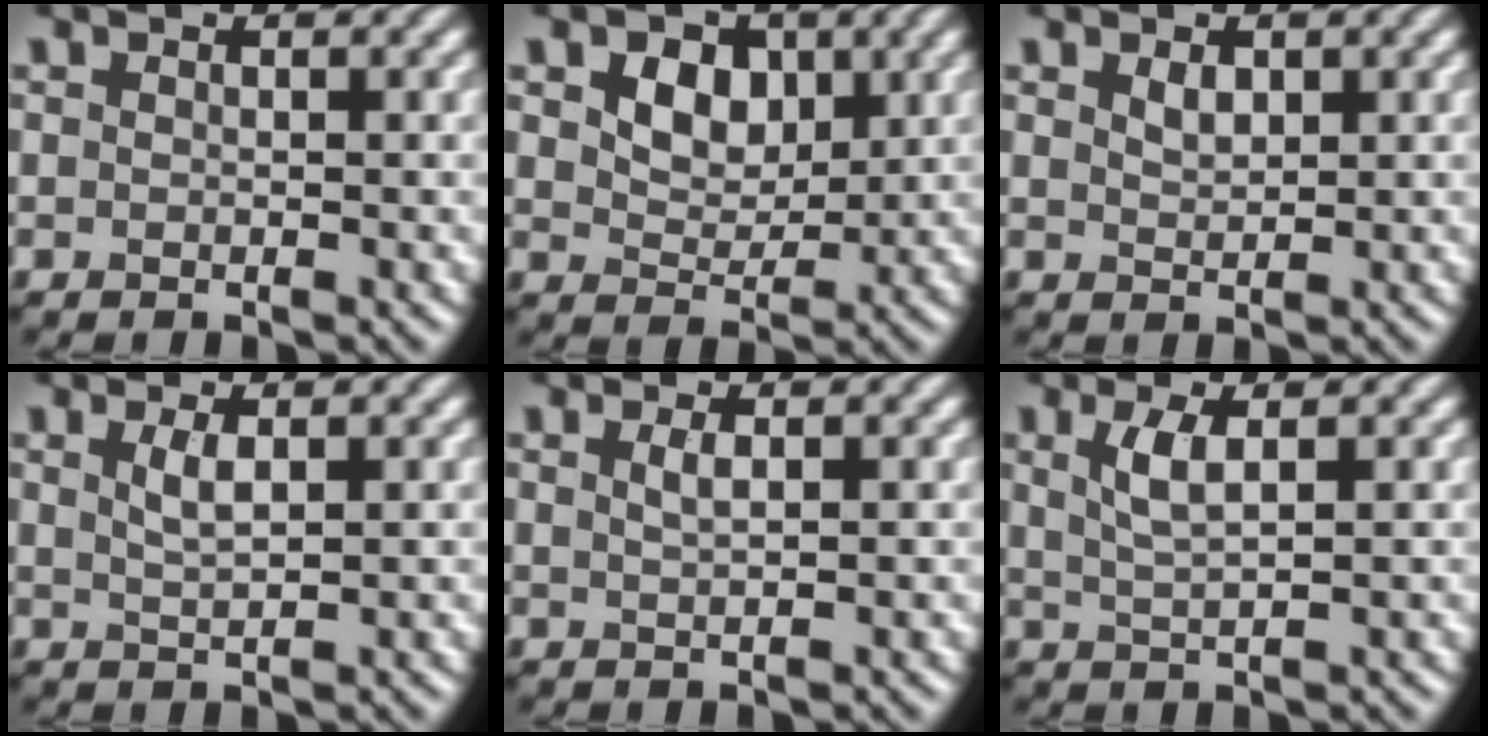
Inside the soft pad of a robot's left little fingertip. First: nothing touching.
{"total": 4.7, "force": [1.8, 3.3, 2.8], "torque": [-0.057, -0.003, 0.022]}
{"total": 1.3, "force": [0.8, 0.7, 0.8], "torque": [-0.016, 0.000, 0.017]}
{"total": 1.6, "force": [0.7, 0.4, 1.4], "torque": [-0.031, 0.000, 0.015]}
{"total": 1.1, "force": [0.4, 0.3, 1.0], "torque": [-0.018, 0.003, 0.008]}
{"total": 2.5, "force": [0.9, 0.7, 2.3], "torque": [-0.048, -0.001, 0.019]}